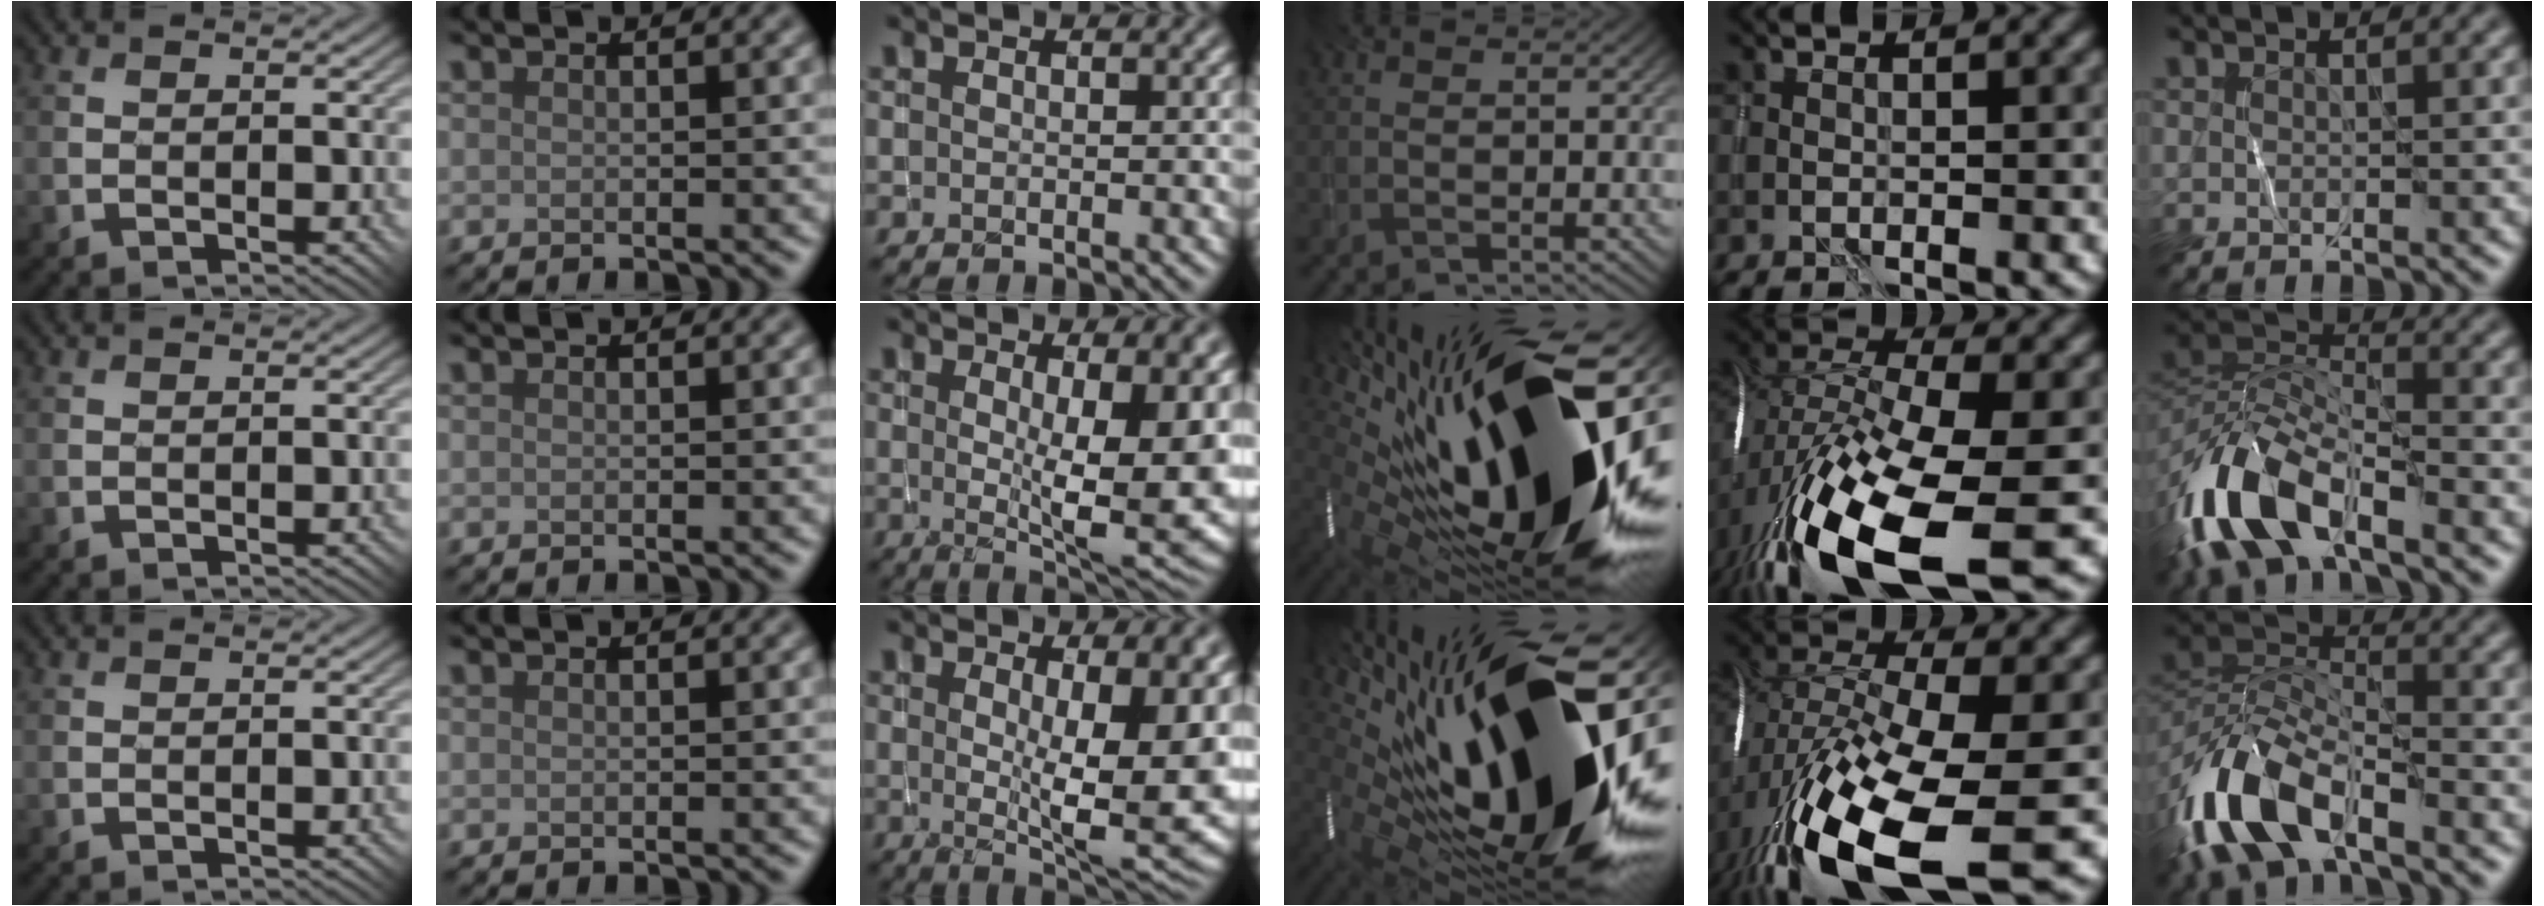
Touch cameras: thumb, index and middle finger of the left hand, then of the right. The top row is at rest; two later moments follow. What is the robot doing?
{"motion": "wrap", "object": "thread"}